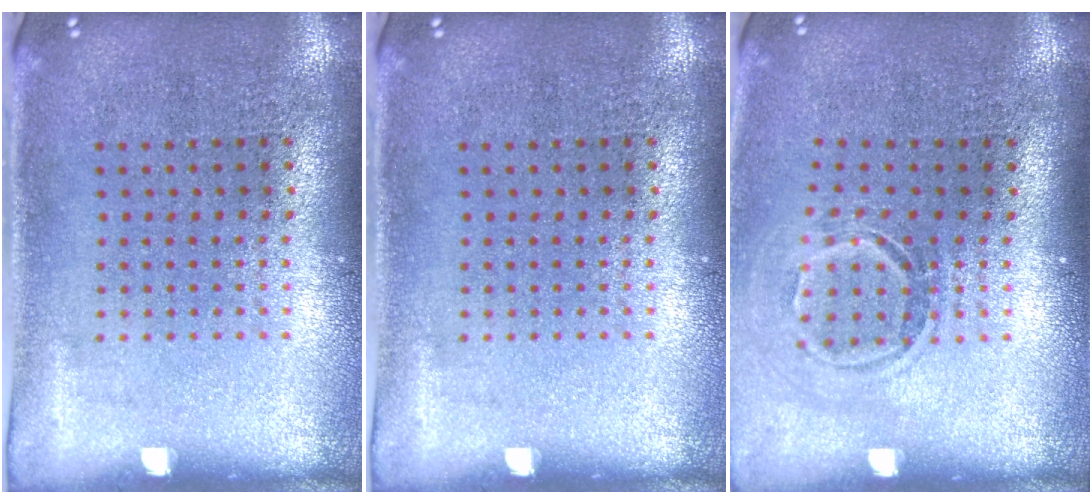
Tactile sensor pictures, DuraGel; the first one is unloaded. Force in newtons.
{"total": 0.0}
{"total": 1.6, "press": 1.1, "slide": 1.2}